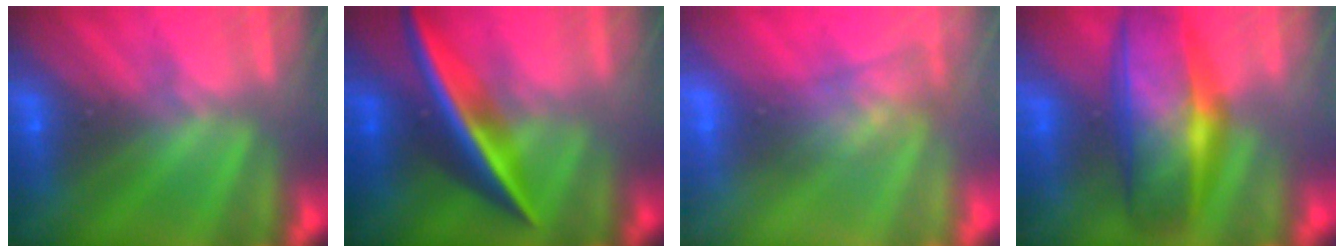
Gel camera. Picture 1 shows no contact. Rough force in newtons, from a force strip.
{"total": 2.7}
{"total": 2.7}
{"total": 9.3}